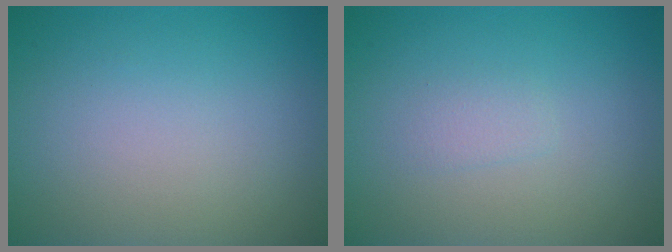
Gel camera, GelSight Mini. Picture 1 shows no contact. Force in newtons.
{"total": 0.9, "press": 0.9, "slide": 0.0}